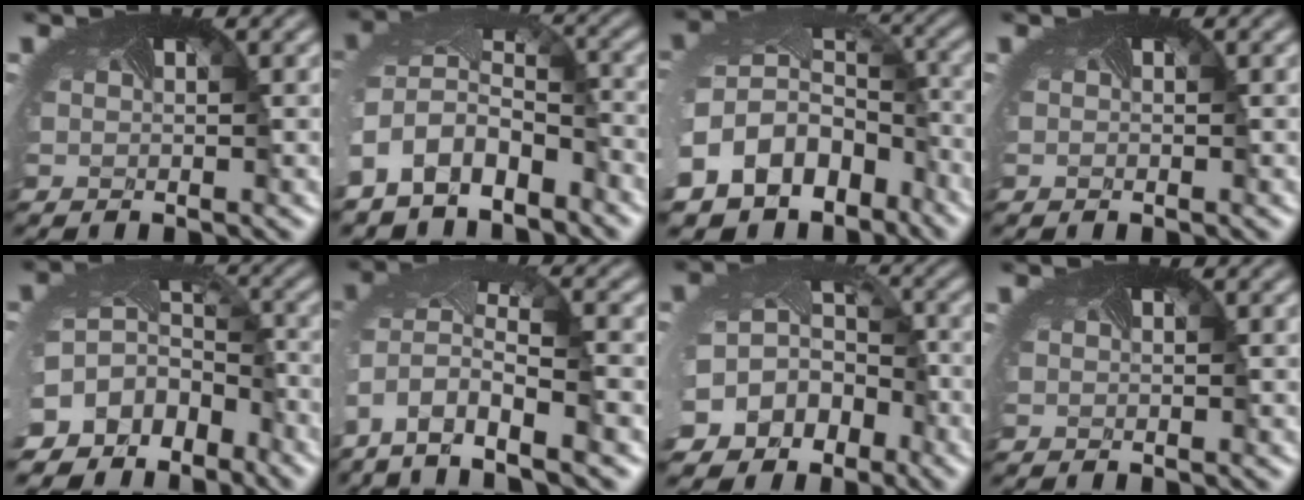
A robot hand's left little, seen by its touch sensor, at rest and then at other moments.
{"total": 7.9, "force": [-3.9, 5.5, 4.1], "torque": [-0.111, -0.018, -0.066]}
{"total": 16.6, "force": [-8.1, 13.2, 6.1], "torque": [-0.166, -0.055, -0.118]}
{"total": 0.0}
{"total": 11.9, "force": [-7.4, 8.8, 3.2], "torque": [-0.103, -0.040, -0.083]}
{"total": 9.8, "force": [-4.7, 4.7, 7.3], "torque": [-0.177, -0.019, -0.062]}
{"total": 11.8, "force": [-6.5, 9.2, 3.3], "torque": [-0.097, -0.054, -0.084]}
{"total": 0.0}